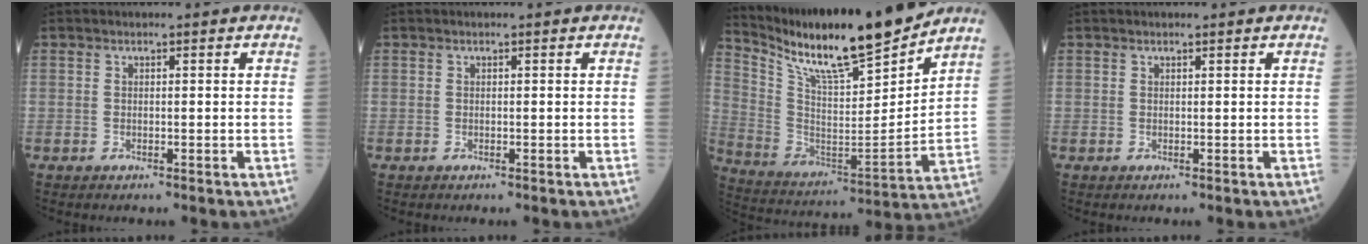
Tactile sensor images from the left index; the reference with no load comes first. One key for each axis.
{"total": 0.0}
{"total": 18.5, "fx": 15.8, "fy": 1.1, "fz": 9.4, "tx": -0.180, "ty": -0.018, "tz": 0.278}
{"total": 0.0}